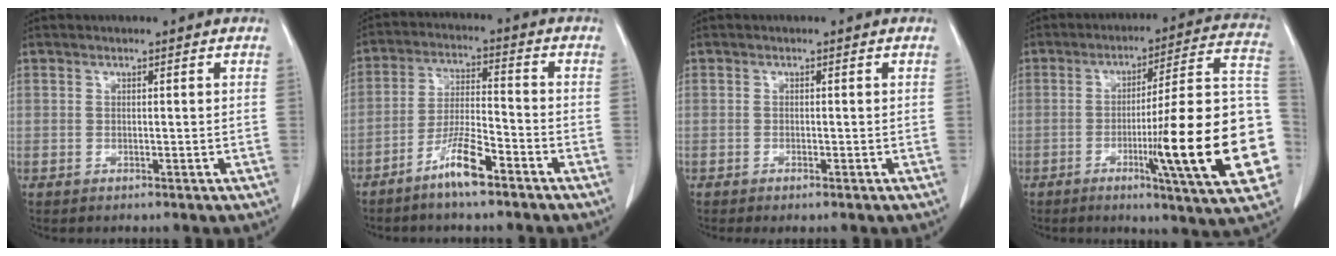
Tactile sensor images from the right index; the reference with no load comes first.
{"total": 7.5, "force": [-5.1, 0.8, 5.4], "torque": [-0.110, -0.005, -0.100]}
{"total": 0.9, "force": [-0.6, 0.1, 0.6], "torque": [-0.012, -0.002, -0.009]}
{"total": 22.9, "force": [-5.6, 0.7, 22.2], "torque": [-0.234, 0.008, -0.078]}